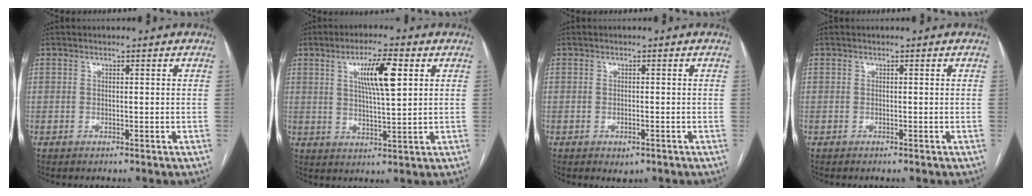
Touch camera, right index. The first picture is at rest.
{"total": 8.2, "force": [2.9, 1.1, 7.6], "torque": [-0.134, 0.005, 0.051]}
{"total": 1.8, "force": [-0.9, 0.9, 1.2], "torque": [-0.015, 0.000, -0.005]}
{"total": 0.0}